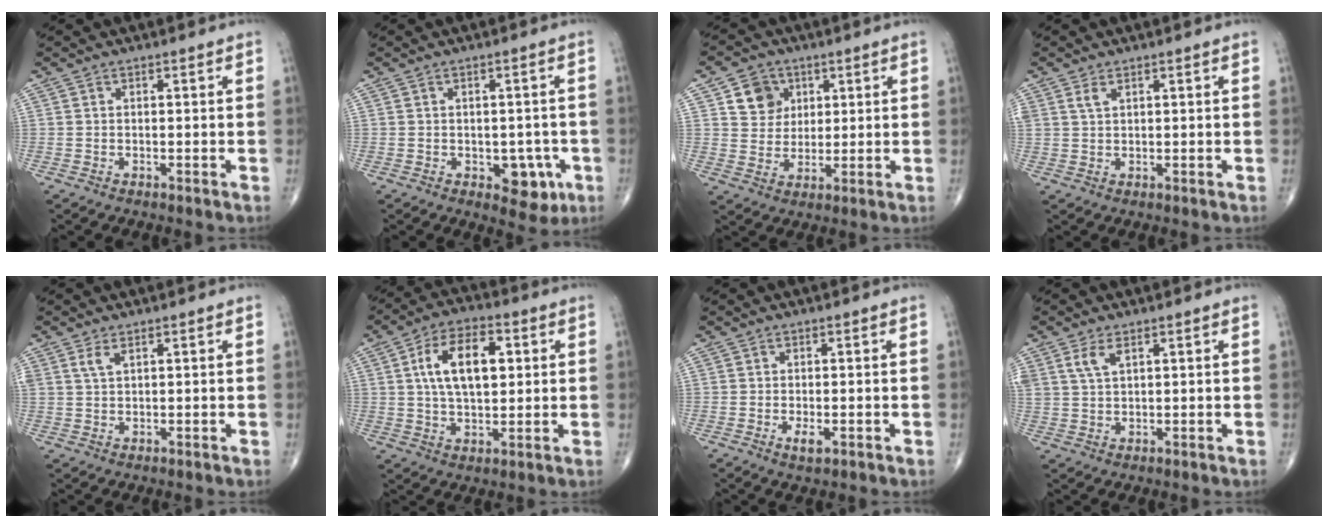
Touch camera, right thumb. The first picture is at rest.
{"total": 6.5, "force": [-2.1, 4.0, 4.7], "torque": [-0.024, 0.004, -0.019]}
{"total": 7.3, "force": [2.9, 6.2, 2.3], "torque": [-0.008, -0.010, 0.051]}
{"total": 2.0, "force": [1.2, 1.0, 1.2], "torque": [-0.025, 0.001, 0.031]}
{"total": 2.2, "force": [1.3, 0.9, 1.6], "torque": [-0.034, 0.001, 0.033]}
{"total": 13.0, "force": [2.9, 6.9, 10.6], "torque": [-0.171, 0.005, 0.048]}
{"total": 2.3, "force": [-0.8, 1.0, 1.9], "torque": [-0.035, -0.003, -0.012]}
{"total": 3.8, "force": [2.0, 1.8, 2.6], "torque": [-0.053, -0.003, 0.046]}